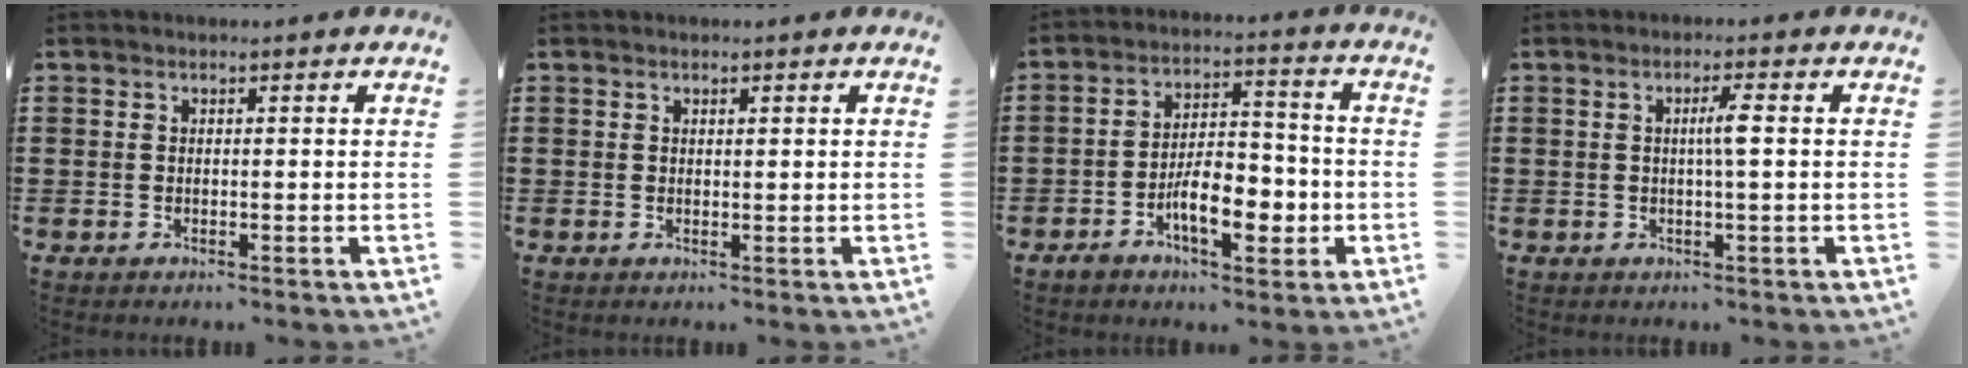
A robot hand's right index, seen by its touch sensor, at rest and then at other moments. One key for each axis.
{"total": 0.5, "fx": 0.3, "fy": 0.2, "fz": 0.4, "tx": -0.007, "ty": 0.003, "tz": 0.006}
{"total": 8.9, "fx": -3.3, "fy": 4.4, "fz": 7.0, "tx": -0.106, "ty": 0.003, "tz": -0.060}
{"total": 2.9, "fx": 0.3, "fy": 0.0, "fz": 2.9, "tx": -0.056, "ty": -0.002, "tz": 0.000}